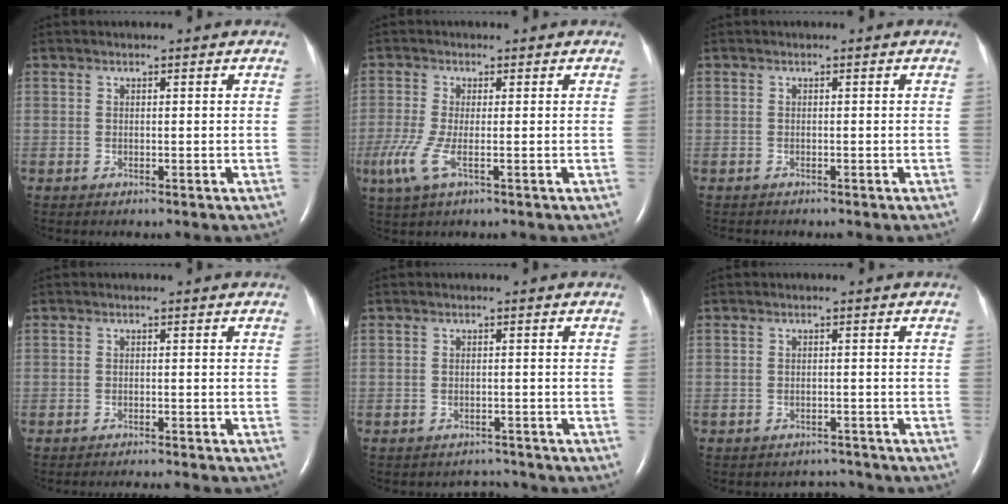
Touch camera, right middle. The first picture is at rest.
{"total": 4.7, "force": [-1.7, 0.9, 4.3], "torque": [-0.111, -0.016, -0.035]}
{"total": 1.2, "force": [-1.1, 0.4, 0.4], "torque": [-0.011, -0.003, -0.013]}
{"total": 4.8, "force": [-4.6, -0.2, 1.4], "torque": [-0.015, -0.012, -0.059]}
{"total": 2.1, "force": [-1.9, 0.3, -0.7], "torque": [0.007, -0.005, -0.025]}
{"total": 2.6, "force": [-2.4, 0.7, -0.7], "torque": [0.006, 0.001, -0.034]}